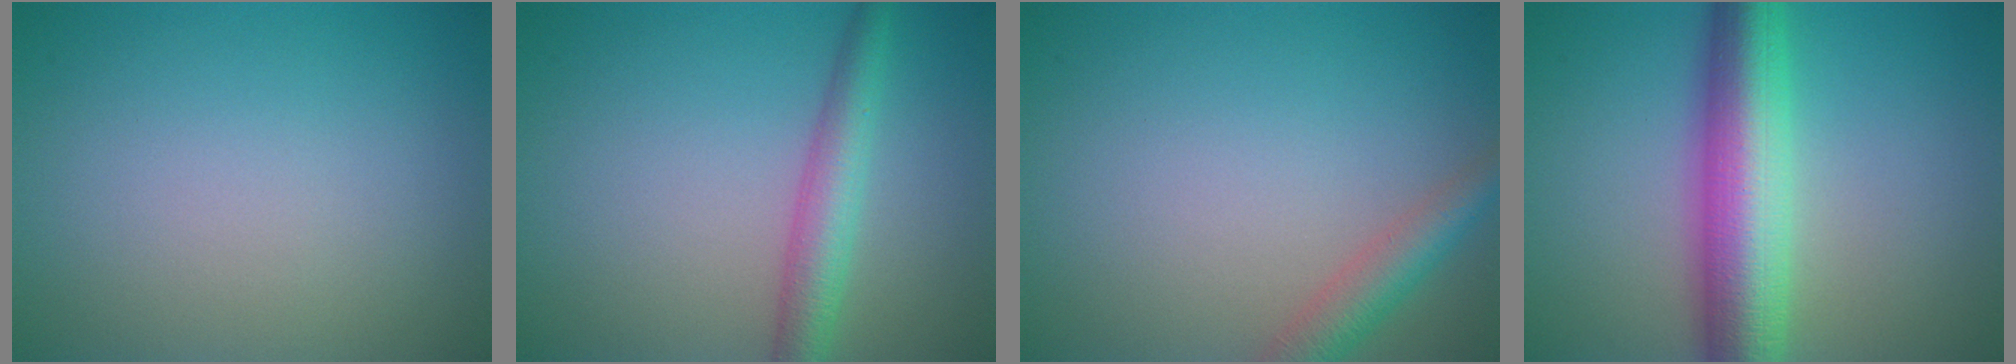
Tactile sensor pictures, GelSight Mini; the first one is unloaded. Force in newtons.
{"total": 3.6, "press": 3.6, "slide": 0.2}
{"total": 3.0, "press": 3.0, "slide": 0.2}
{"total": 8.7, "press": 8.7, "slide": 0.2}